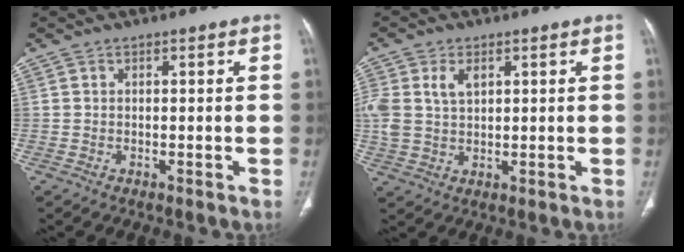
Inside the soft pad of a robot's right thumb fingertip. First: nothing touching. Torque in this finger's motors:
{"motor_torque": [0.10, 0.11, 0.42, 0.53, 0.07]}